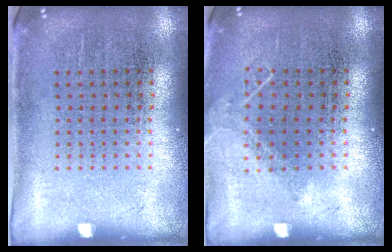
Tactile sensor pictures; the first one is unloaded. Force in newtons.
{"total": 0.8, "press": 0.8, "slide": 0.2}